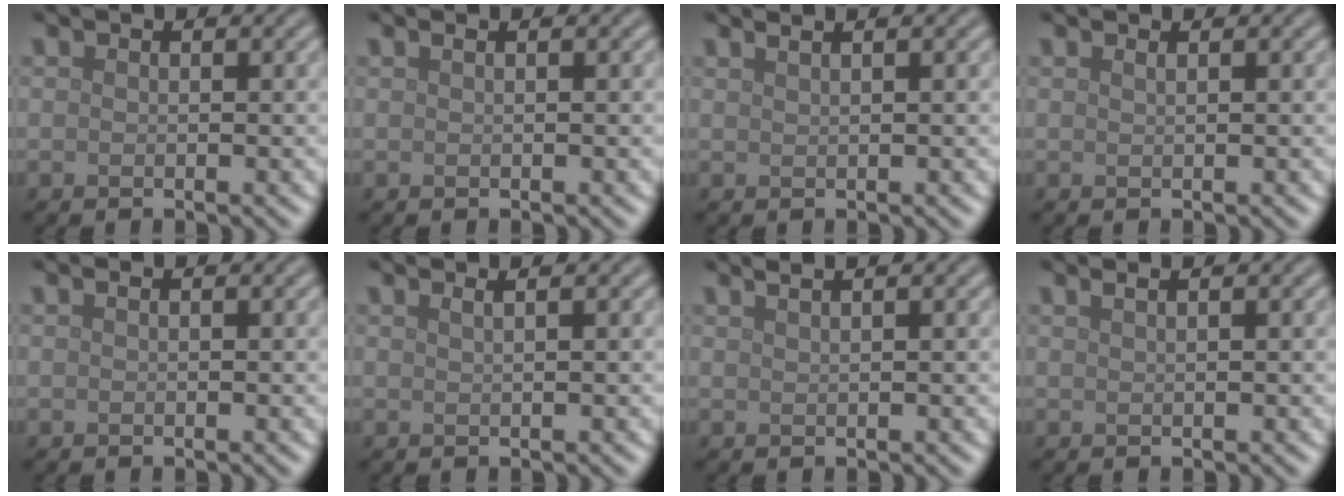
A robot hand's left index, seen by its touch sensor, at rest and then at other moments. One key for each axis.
{"total": 0.7, "fx": 0.3, "fy": 0.3, "fz": 0.5, "tx": -0.008, "ty": 0.003, "tz": 0.003}
{"total": 2.5, "fx": 1.7, "fy": 1.1, "fz": 1.5, "tx": -0.002, "ty": 0.009, "tz": -0.002}
{"total": 0.7, "fx": 0.4, "fy": 0.3, "fz": 0.5, "tx": -0.002, "ty": -0.001, "tz": 0.004}
{"total": 0.0}
{"total": 1.7, "fx": 0.9, "fy": 0.8, "fz": 1.1, "tx": 0.000, "ty": 0.002, "tz": -0.004}
{"total": 2.9, "fx": 2.0, "fy": 1.3, "fz": 1.7, "tx": -0.002, "ty": 0.017, "tz": -0.002}
{"total": 2.0, "fx": 1.2, "fy": 0.9, "fz": 1.2, "tx": -0.003, "ty": 0.003, "tz": -0.004}